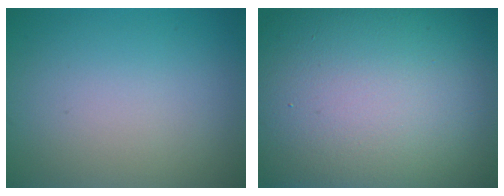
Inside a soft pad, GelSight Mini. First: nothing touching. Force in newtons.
{"total": 21.6, "press": 21.6, "slide": 1.1}